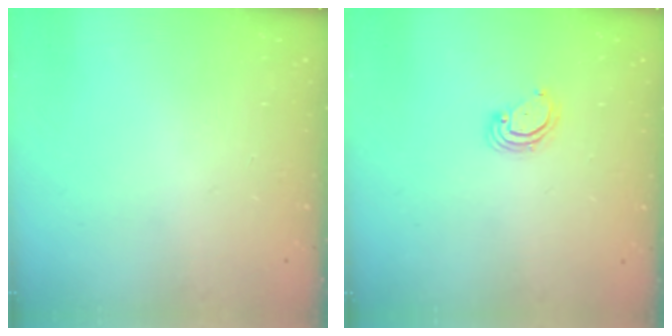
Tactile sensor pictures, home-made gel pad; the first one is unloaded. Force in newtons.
{"total": 3.0, "press": 2.9, "slide": 0.3}